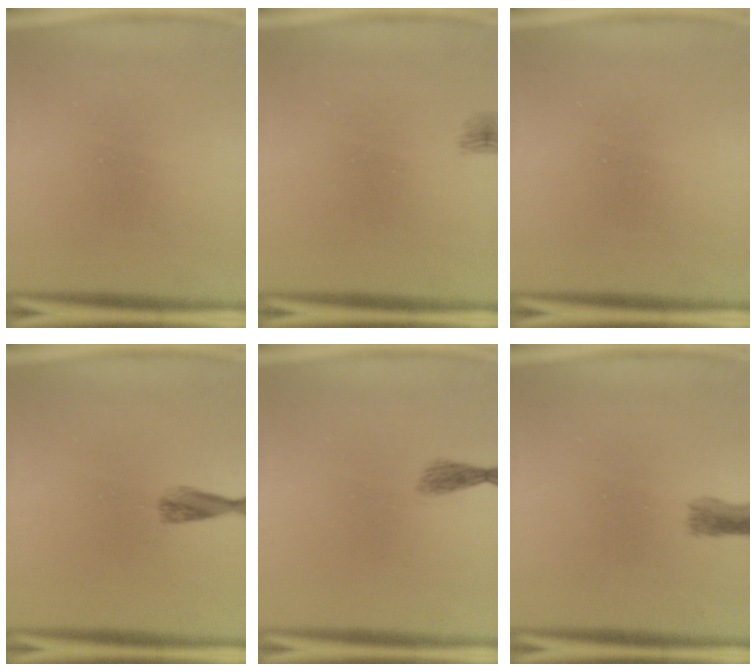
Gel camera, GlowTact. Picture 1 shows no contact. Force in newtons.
{"total": 1.6}
{"total": 0.0}
{"total": 1.8}
{"total": 3.1}
{"total": 1.8}